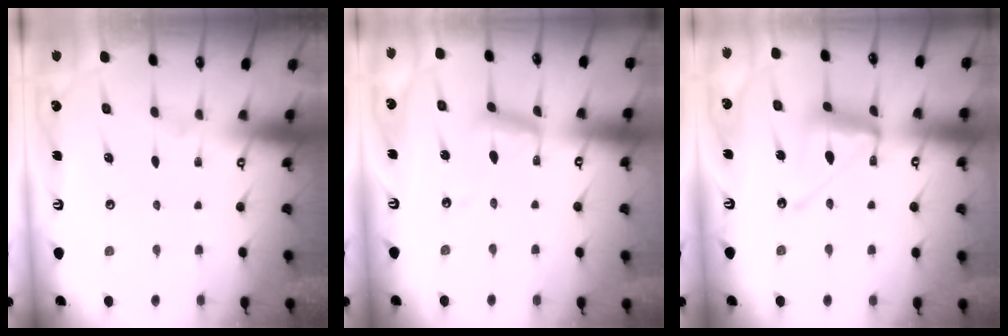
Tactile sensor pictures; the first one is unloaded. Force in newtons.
{"total": 9.6, "press": 9.6, "slide": 0.7}
{"total": 12.6, "press": 12.6, "slide": 1.0}